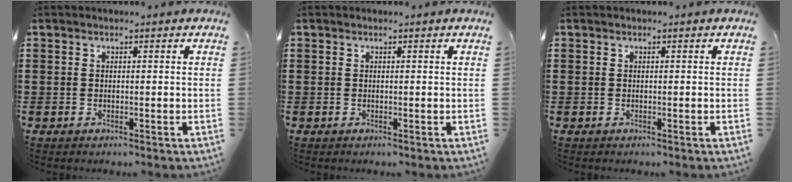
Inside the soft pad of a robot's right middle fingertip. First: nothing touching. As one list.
[{"total": 0.0}, {"total": 0.0}]